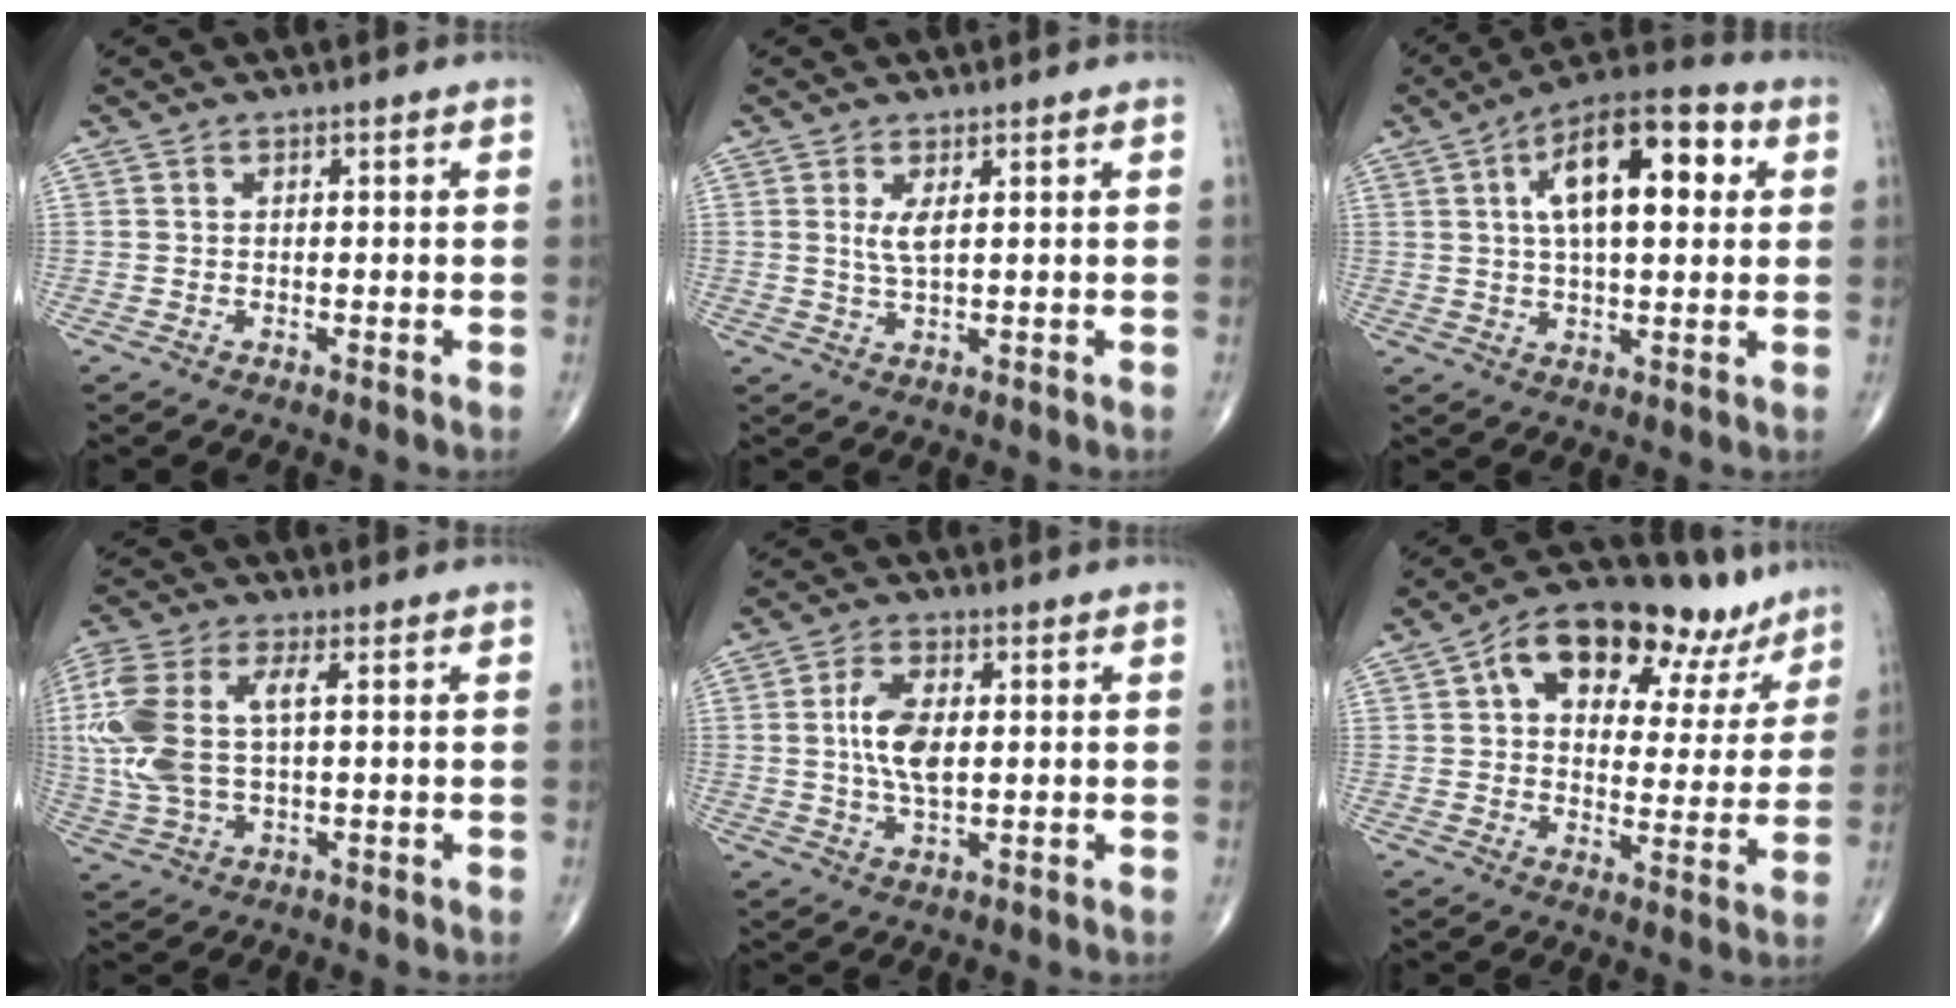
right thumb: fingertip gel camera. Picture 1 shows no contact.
{"total": 2.8, "force": [0.9, 0.7, 2.5], "torque": [-0.056, -0.011, 0.023]}
{"total": 16.6, "force": [4.3, 7.3, 14.3], "torque": [-0.207, 0.017, 0.061]}
{"total": 14.7, "force": [1.8, 7.3, 12.6], "torque": [-0.315, 0.018, 0.037]}
{"total": 7.5, "force": [0.6, 3.6, 6.6], "torque": [-0.132, 0.000, 0.010]}
{"total": 18.2, "force": [10.3, 9.9, 11.3], "torque": [-0.115, -0.004, 0.153]}